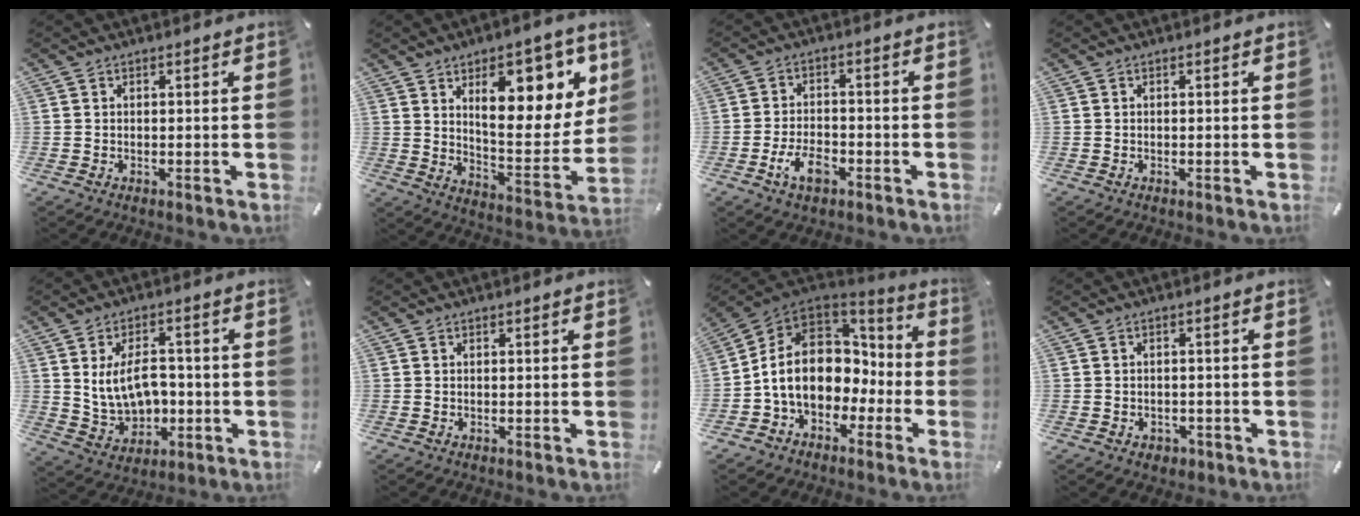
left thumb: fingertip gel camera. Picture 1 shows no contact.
{"total": 17.4, "force": [8.9, 8.0, 12.6], "torque": [-0.164, -0.049, 0.145]}
{"total": 7.0, "force": [-3.4, 3.9, 4.7], "torque": [-0.098, 0.014, -0.064]}
{"total": 0.0}
{"total": 10.9, "force": [0.6, 8.0, 7.4], "torque": [-0.137, 0.007, 0.014]}
{"total": 0.0}
{"total": 14.4, "force": [-0.7, 11.8, 8.3], "torque": [-0.178, 0.002, -0.010]}
{"total": 2.2, "force": [-0.8, 1.9, 0.8], "torque": [-0.016, 0.003, -0.018]}